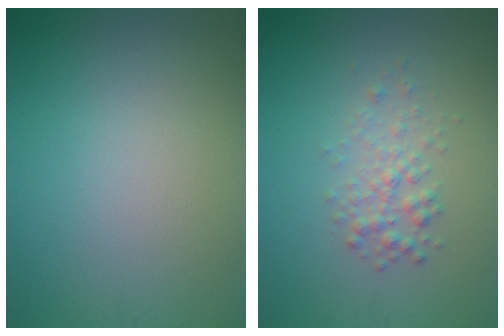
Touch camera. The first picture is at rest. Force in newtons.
{"total": 1.9, "press": 1.9, "slide": 0.0}